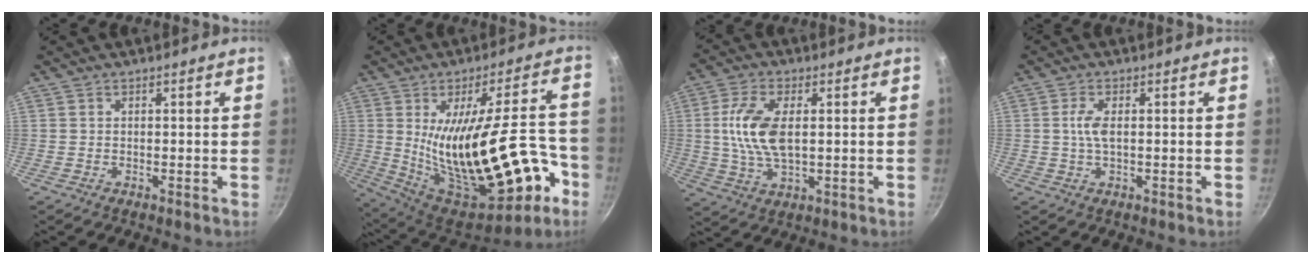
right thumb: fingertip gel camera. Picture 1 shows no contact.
{"total": 28.0, "force": [-6.0, 12.0, 24.6], "torque": [-0.353, 0.013, -0.050]}
{"total": 10.6, "force": [1.2, 5.2, 9.1], "torque": [-0.179, 0.001, 0.022]}
{"total": 3.4, "force": [0.3, 1.3, 3.1], "torque": [-0.072, 0.004, 0.004]}